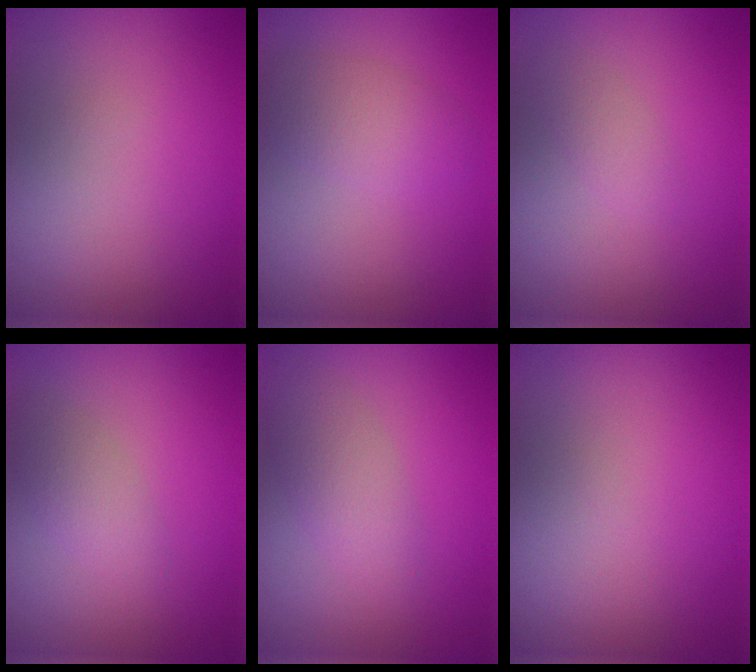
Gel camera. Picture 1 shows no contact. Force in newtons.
{"total": 3.0, "press": 3.0, "slide": 0.1}
{"total": 1.3, "press": 1.3, "slide": 0.0}
{"total": 2.0, "press": 2.0, "slide": 0.1}
{"total": 2.8, "press": 2.8, "slide": 0.1}
{"total": 0.0}